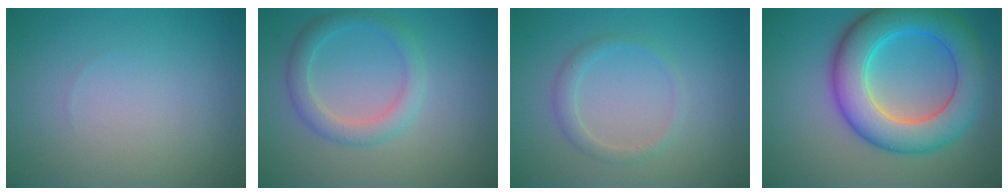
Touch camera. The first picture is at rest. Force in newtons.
{"total": 2.9, "press": 2.9, "slide": 0.1}
{"total": 1.6, "press": 1.6, "slide": 0.1}
{"total": 9.0, "press": 9.0, "slide": 0.3}